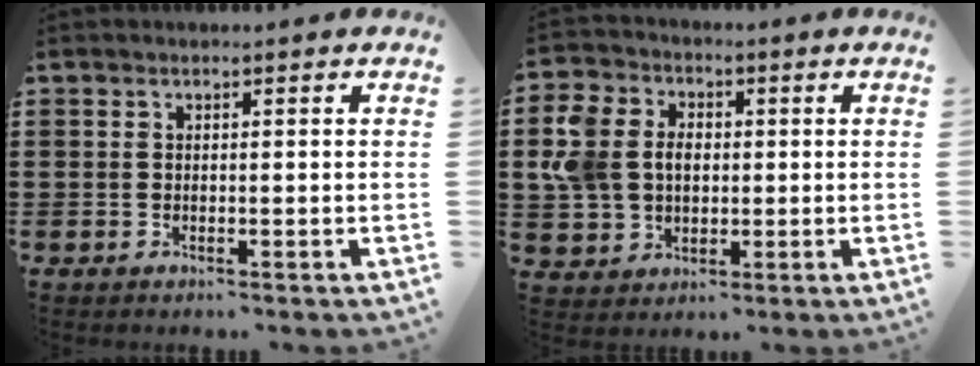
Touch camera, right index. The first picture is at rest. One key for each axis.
{"total": 8.3, "fx": 0.7, "fy": 7.0, "fz": 4.5, "tx": -0.141, "ty": 0.012, "tz": 0.005}